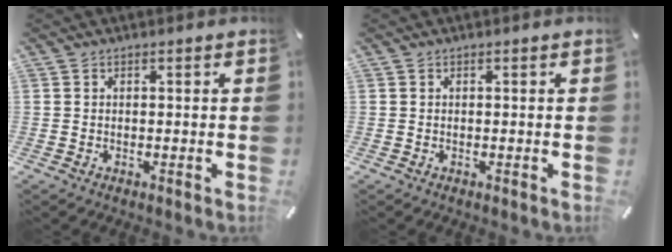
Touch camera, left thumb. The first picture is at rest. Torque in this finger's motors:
{"motor_torque": [-0.10, -0.10, 0.00, 0.00, 0.00]}